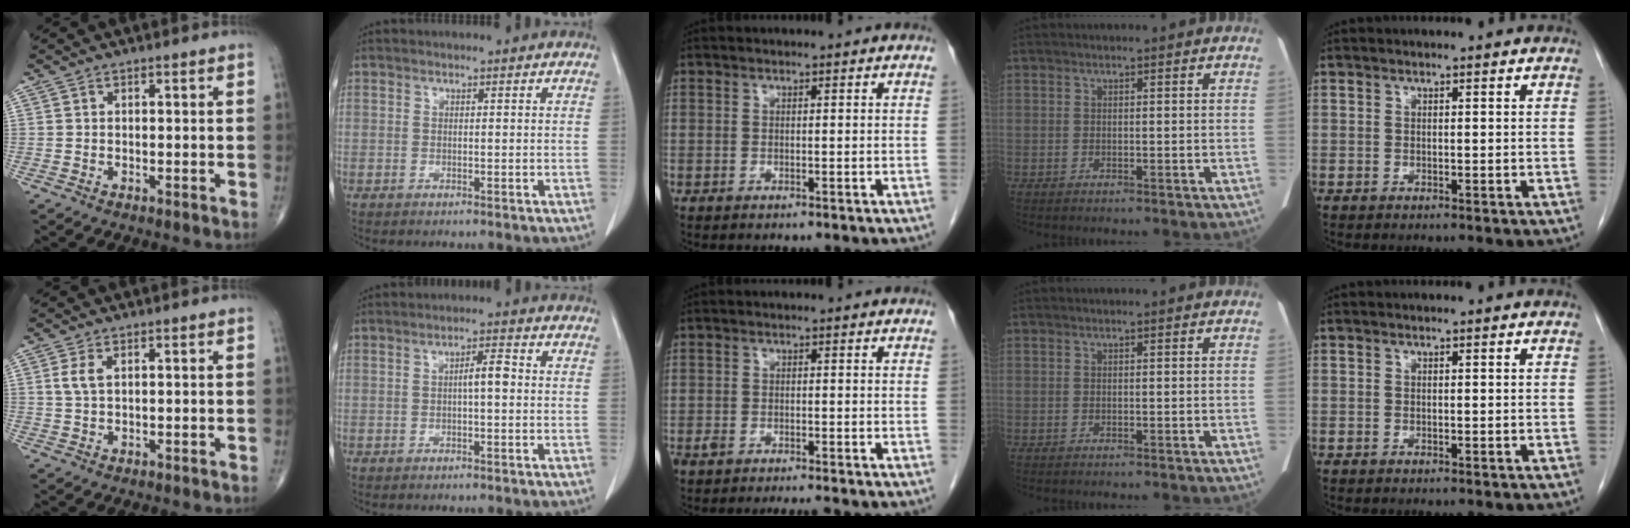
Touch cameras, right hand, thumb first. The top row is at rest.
{"thumb": {"total": 2.9, "force": [0.9, 1.4, 2.4], "torque": [-0.053, 0.004, 0.022]}, "index": {"total": 3.1, "force": [0.0, 0.6, 3.0], "torque": [-0.050, 0.006, -0.002]}, "middle": {"total": 4.6, "force": [-3.9, 1.0, 2.3], "torque": [-0.036, -0.004, -0.059]}}